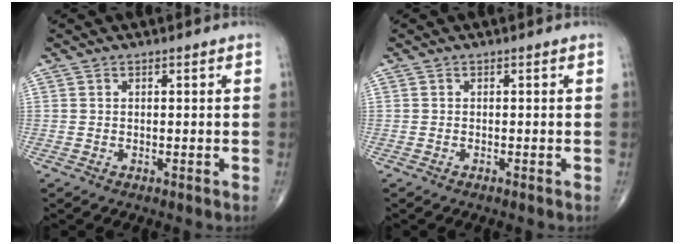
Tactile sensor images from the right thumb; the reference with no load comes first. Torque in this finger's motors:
{"motor_torque": [0.21, -0.01, -0.13, -0.21, -0.01]}